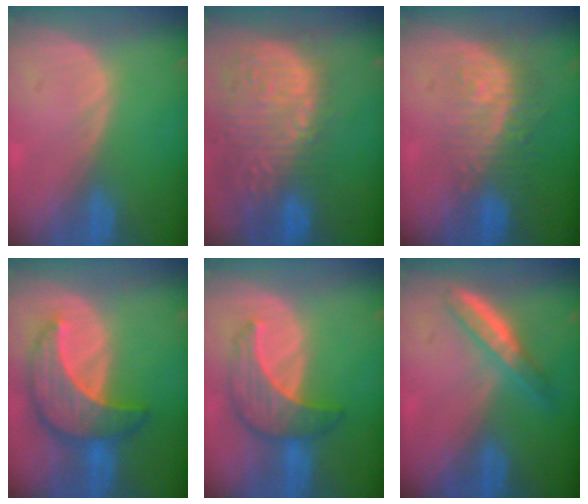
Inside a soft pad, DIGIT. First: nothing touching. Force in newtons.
{"total": 15.3, "press": 12.6, "slide": 8.7}
{"total": 9.3, "press": 8.1, "slide": 4.5}
{"total": 9.4, "press": 9.3, "slide": 0.9}
{"total": 6.9, "press": 6.9, "slide": 0.1}
{"total": 5.1, "press": 4.6, "slide": 2.2}